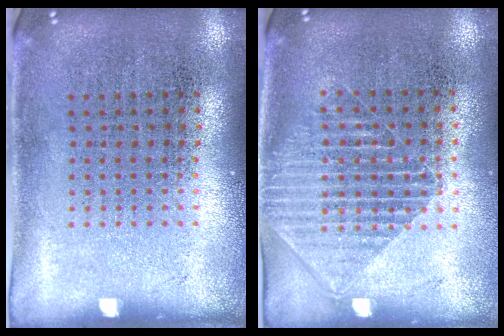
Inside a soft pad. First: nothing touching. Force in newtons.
{"total": 1.4, "press": 1.2, "slide": 0.8}